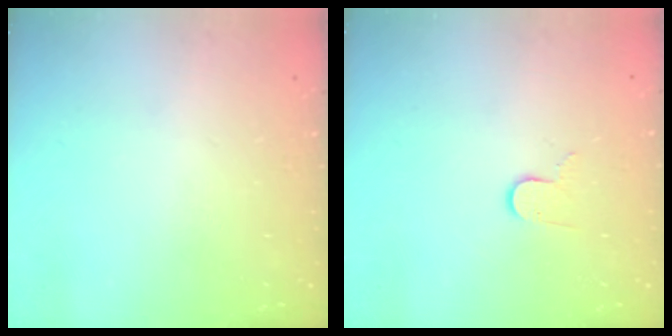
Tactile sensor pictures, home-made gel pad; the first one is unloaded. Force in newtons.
{"total": 6.0, "press": 6.0, "slide": 0.2}